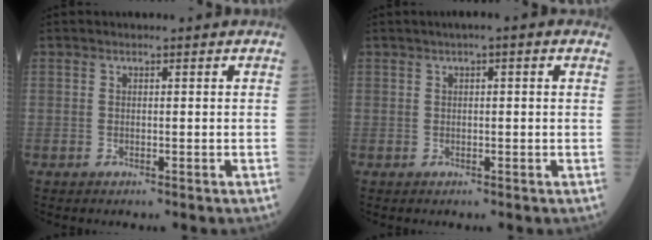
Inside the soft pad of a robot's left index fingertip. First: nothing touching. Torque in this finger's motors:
{"motor_torque": [-0.01, 0.01, 0.00, 0.00]}